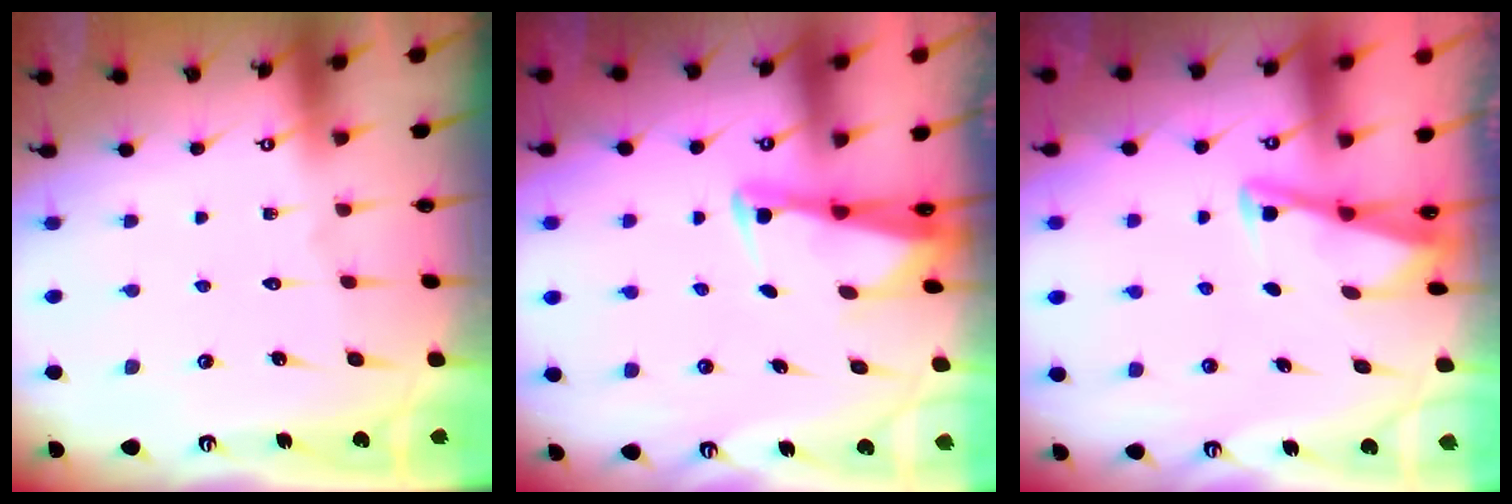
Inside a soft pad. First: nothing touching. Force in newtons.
{"total": 2.5, "press": 2.5, "slide": 0.5}
{"total": 3.1, "press": 3.1, "slide": 0.3}